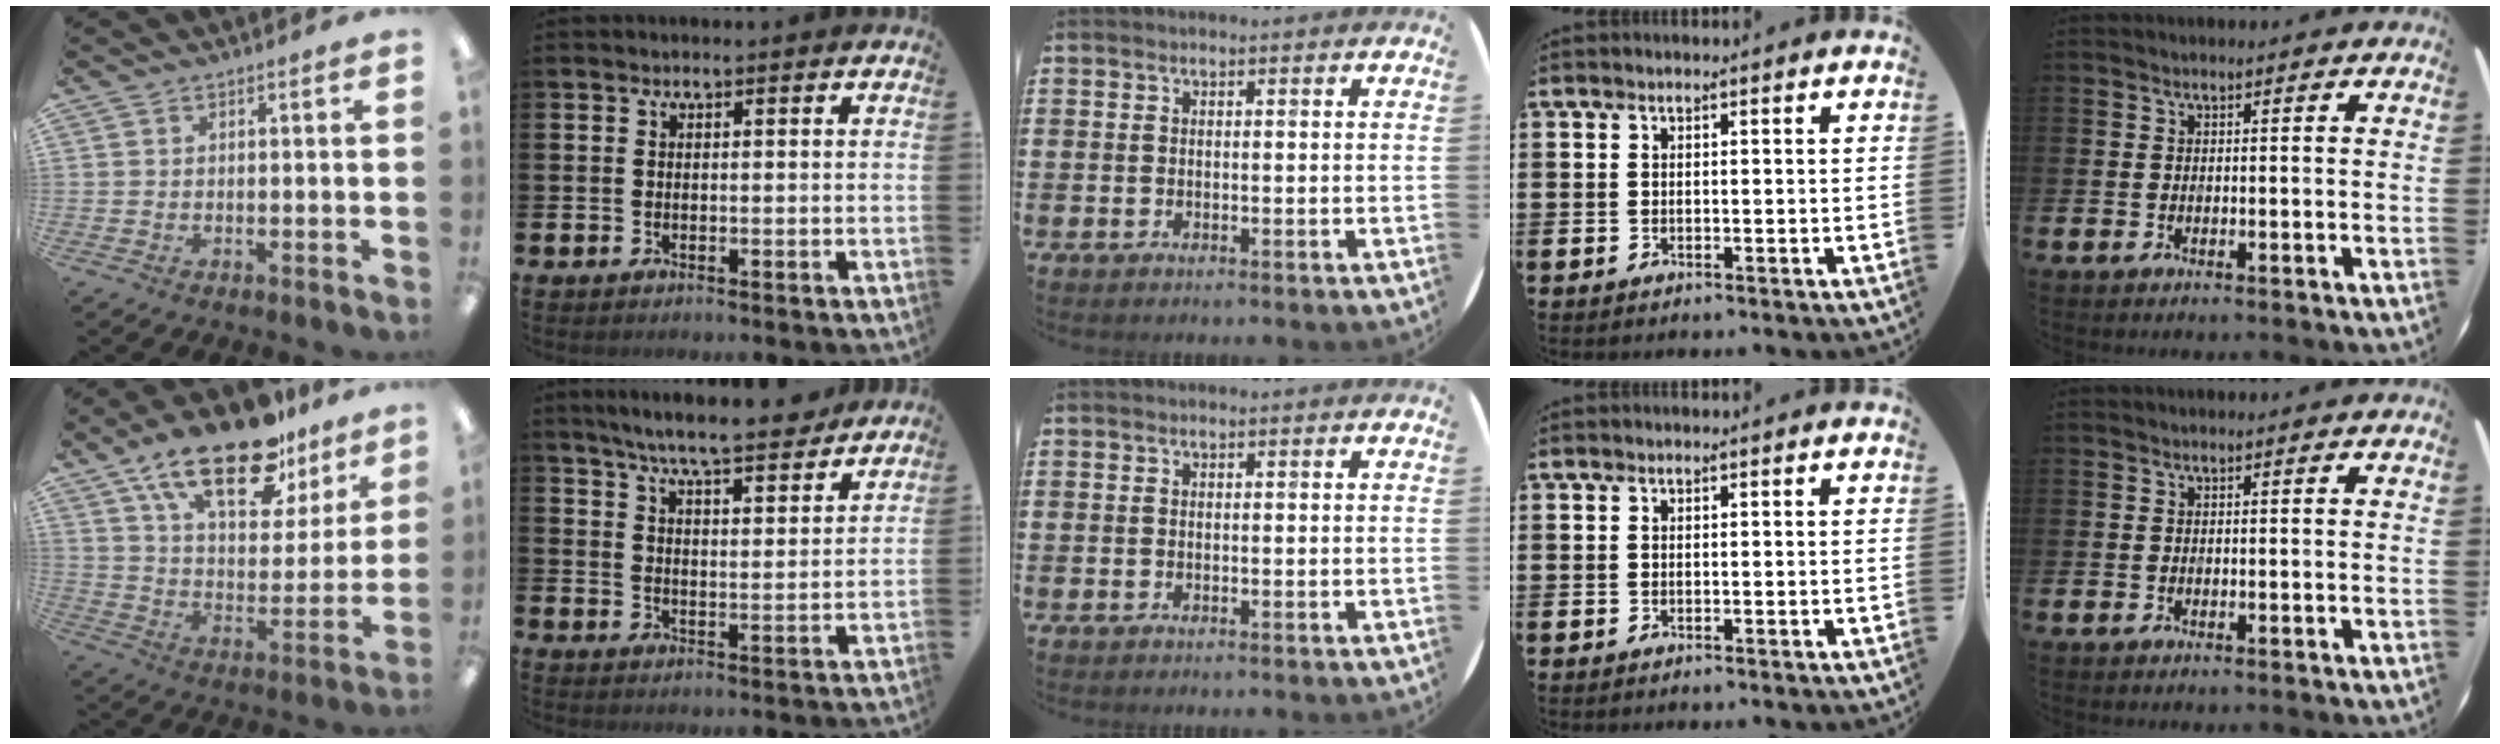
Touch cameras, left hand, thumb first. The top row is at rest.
{"thumb": {"total": 22.0, "force": [14.9, 9.3, 13.4], "torque": [-0.213, -0.085, 0.253]}, "index": {"total": 7.6, "force": [7.2, 0.4, 2.4], "torque": [-0.059, -0.049, 0.124]}}